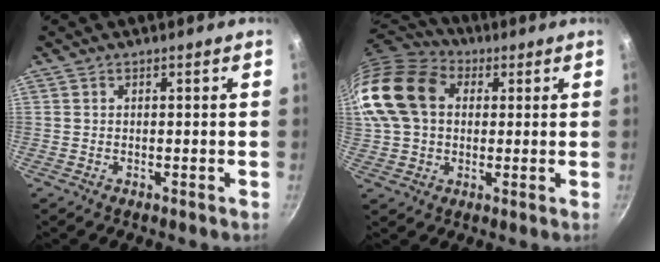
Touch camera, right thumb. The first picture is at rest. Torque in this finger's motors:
{"motor_torque": [1.31, 3.70, 1.99, -0.38, 0.26]}